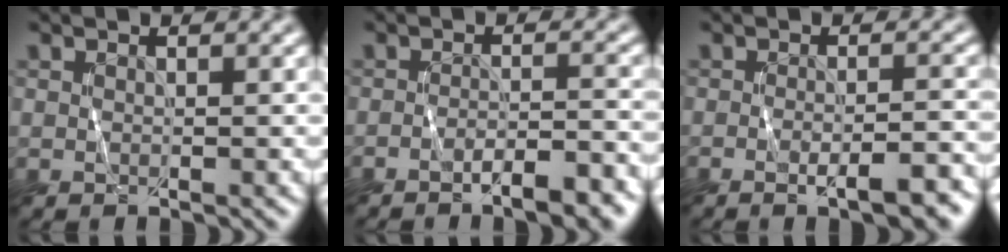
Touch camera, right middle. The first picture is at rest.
{"total": 4.0, "force": [-2.8, 0.9, 2.8], "torque": [-0.032, 0.003, -0.039]}
{"total": 3.6, "force": [-1.8, 0.8, 3.0], "torque": [-0.040, -0.004, -0.023]}